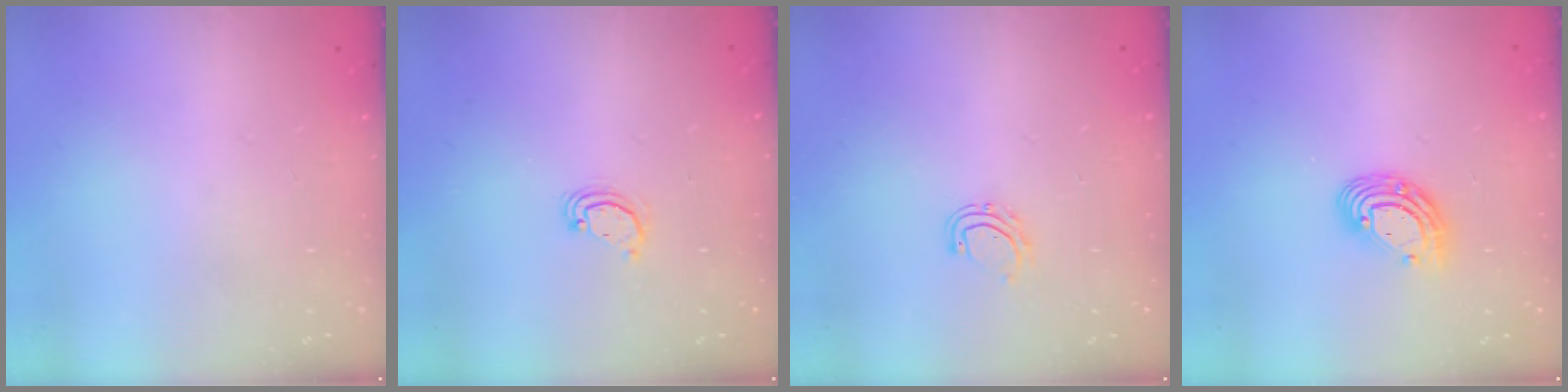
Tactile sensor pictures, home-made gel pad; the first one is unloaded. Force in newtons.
{"total": 2.2, "press": 2.2, "slide": 0.3}
{"total": 5.3, "press": 5.2, "slide": 1.0}
{"total": 9.5, "press": 9.4, "slide": 1.7}